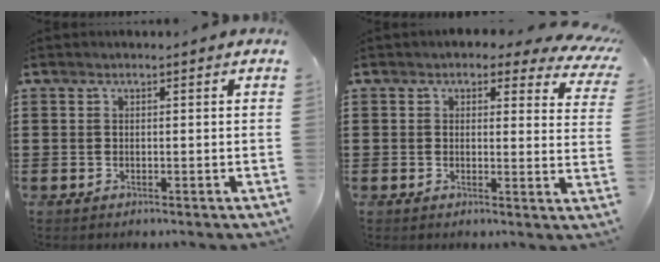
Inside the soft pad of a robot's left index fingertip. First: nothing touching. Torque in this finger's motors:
{"motor_torque": [2.14, 0.00, -0.65, -0.21]}